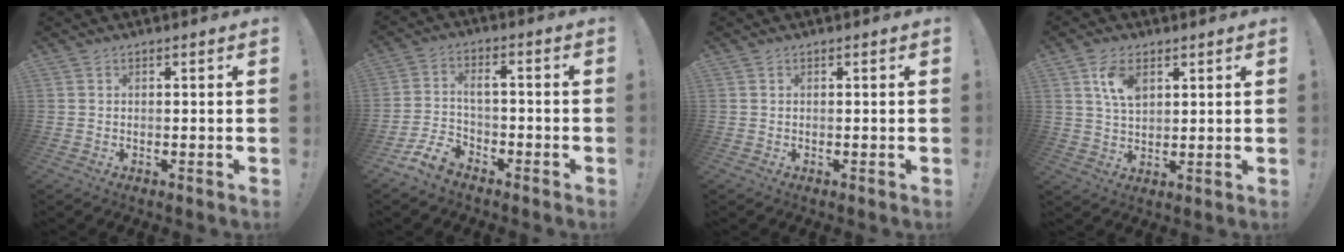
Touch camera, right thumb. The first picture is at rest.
{"total": 7.1, "force": [-4.4, 3.9, 4.0], "torque": [-0.093, 0.014, -0.085]}
{"total": 0.0}
{"total": 7.6, "force": [3.5, 4.3, 5.2], "torque": [-0.084, -0.008, 0.064]}